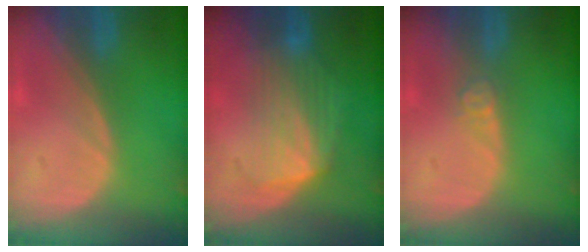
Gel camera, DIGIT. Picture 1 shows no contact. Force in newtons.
{"total": 6.4, "press": 6.4, "slide": 1.0}
{"total": 2.0, "press": 1.6, "slide": 1.1}